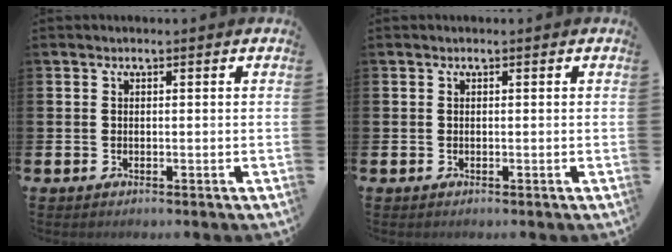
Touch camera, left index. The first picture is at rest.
{"total": 0.0}